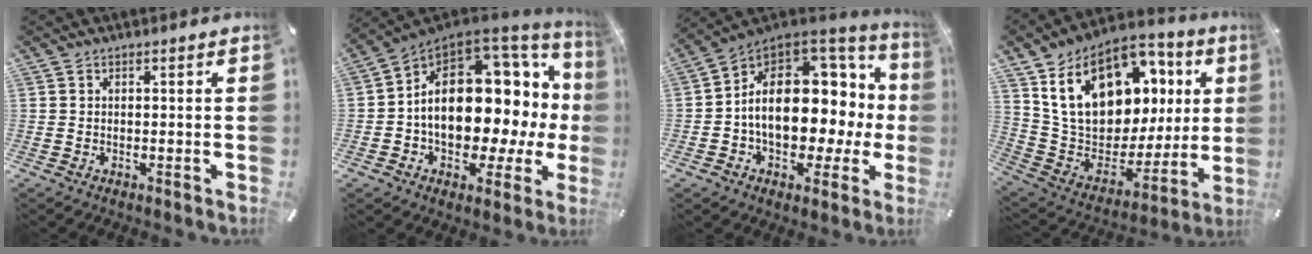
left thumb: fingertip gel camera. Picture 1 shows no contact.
{"total": 19.2, "force": [0.9, 12.2, 14.8], "torque": [-0.227, -0.040, 0.017]}
{"total": 16.7, "force": [0.6, 11.6, 12.0], "torque": [-0.186, -0.027, 0.016]}
{"total": 21.7, "force": [9.1, 14.7, 13.1], "torque": [-0.234, -0.043, 0.169]}